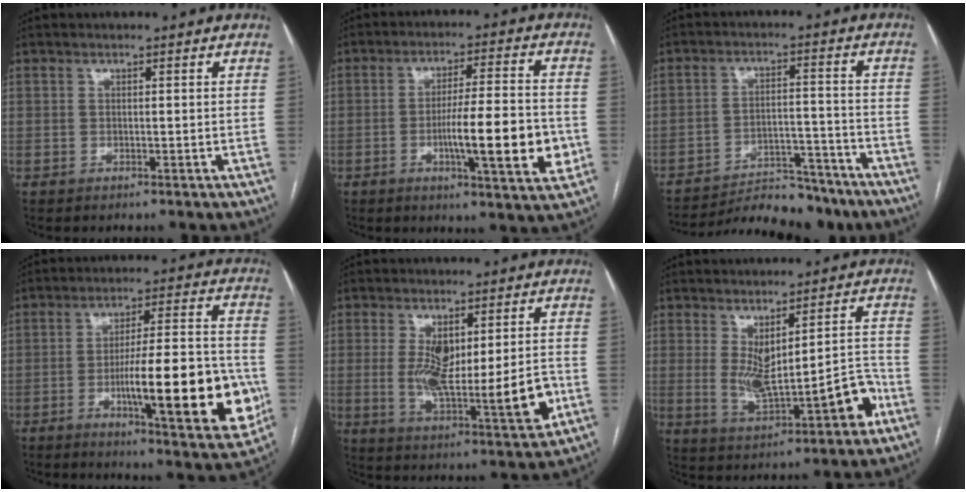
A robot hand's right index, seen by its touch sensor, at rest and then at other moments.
{"total": 13.5, "force": [-3.1, 1.5, 13.0], "torque": [-0.200, -0.003, -0.047]}
{"total": 13.7, "force": [-12.9, 3.0, 3.3], "torque": [-0.046, 0.016, -0.184]}
{"total": 20.8, "force": [-5.2, 3.5, 19.8], "torque": [-0.256, 0.005, -0.066]}
{"total": 14.6, "force": [-1.1, 4.0, 14.0], "torque": [-0.232, -0.007, -0.003]}
{"total": 10.8, "force": [-1.5, 3.3, 10.2], "torque": [-0.154, 0.014, -0.002]}